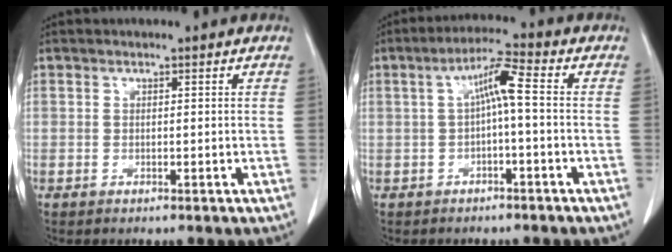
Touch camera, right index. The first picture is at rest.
{"total": 5.4, "force": [0.2, 0.4, 5.4], "torque": [-0.097, 0.022, 0.004]}